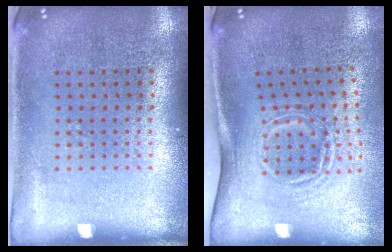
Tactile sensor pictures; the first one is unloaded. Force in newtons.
{"total": 1.8, "press": 1.1, "slide": 1.4}